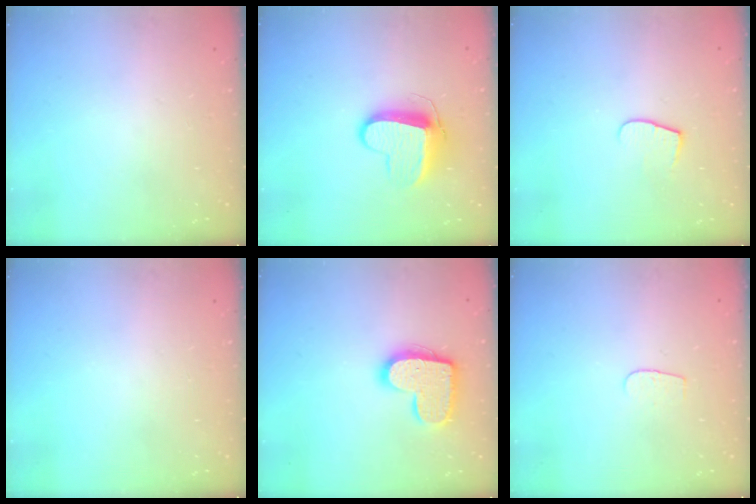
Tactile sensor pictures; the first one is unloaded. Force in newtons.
{"total": 10.9, "press": 10.8, "slide": 0.6}
{"total": 5.7, "press": 5.7, "slide": 0.5}
{"total": 0.0}
{"total": 15.0, "press": 15.0, "slide": 0.7}
{"total": 3.7, "press": 3.7, "slide": 0.4}